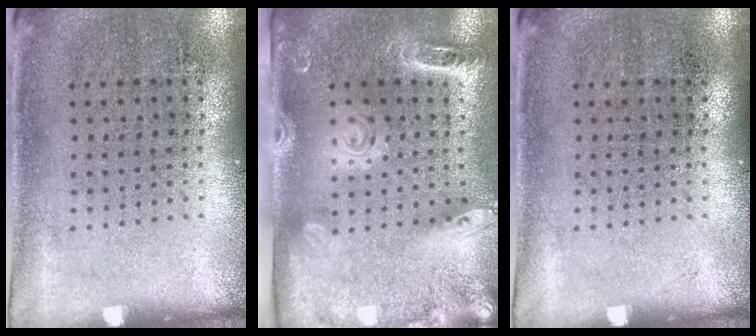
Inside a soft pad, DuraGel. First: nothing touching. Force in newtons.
{"total": 2.6, "press": 2.0, "slide": 1.6}
{"total": 0.0}